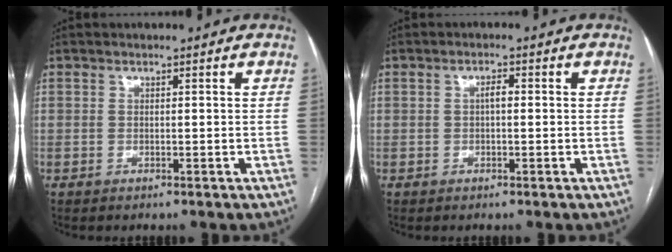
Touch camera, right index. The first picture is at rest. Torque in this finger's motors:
{"motor_torque": [0.23, 0.06, 0.16, 0.04]}